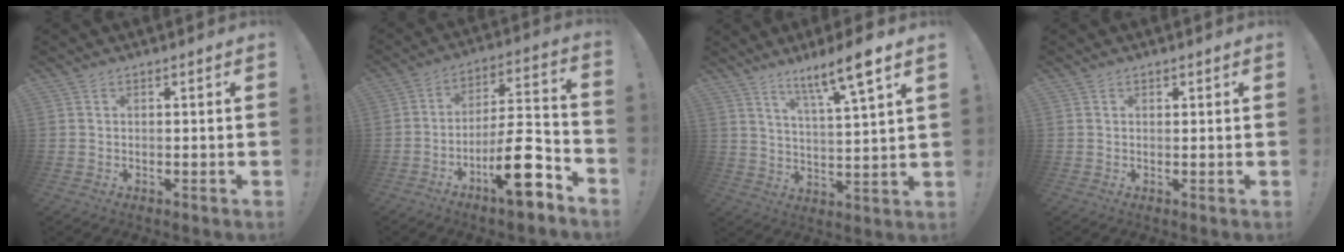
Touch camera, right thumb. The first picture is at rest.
{"total": 16.1, "force": [-8.1, 4.8, 13.1], "torque": [-0.194, 0.049, -0.128]}
{"total": 11.0, "force": [7.3, 0.2, 8.2], "torque": [-0.132, -0.042, 0.112]}
{"total": 0.6, "force": [0.5, 0.4, 0.1], "torque": [0.006, -0.002, 0.008]}